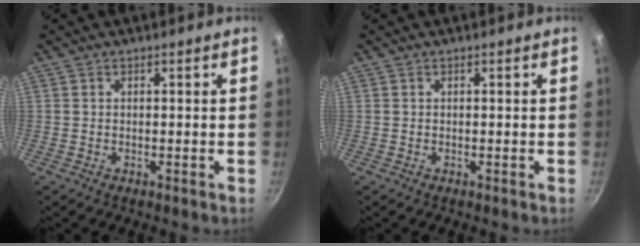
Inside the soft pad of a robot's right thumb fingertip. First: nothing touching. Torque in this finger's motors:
{"motor_torque": [0.00, 0.00, 0.01, 0.01, 0.00]}